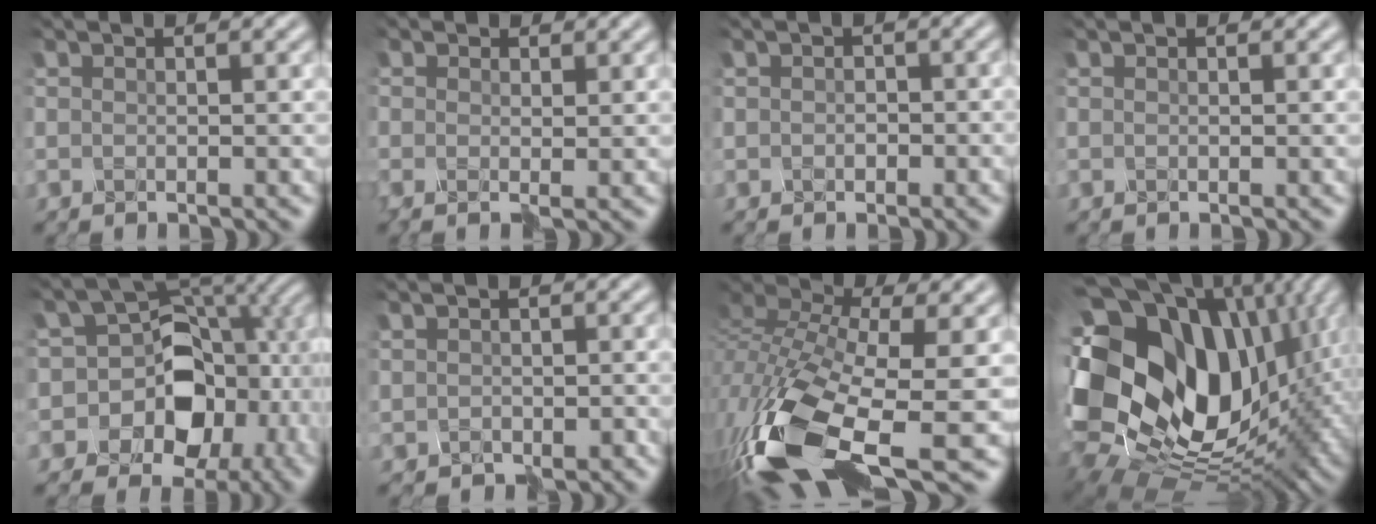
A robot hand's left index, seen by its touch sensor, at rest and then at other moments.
{"total": 0.8, "force": [0.3, 0.1, 0.7], "torque": [-0.015, 0.003, 0.000]}
{"total": 0.8, "force": [-0.1, 0.8, -0.3], "torque": [0.005, 0.007, -0.007]}
{"total": 0.0}
{"total": 11.9, "force": [-2.7, 9.8, 6.3], "torque": [-0.090, 0.006, -0.049]}
{"total": 1.8, "force": [-0.1, 1.8, 0.4], "torque": [0.005, -0.002, -0.008]}
{"total": 14.5, "force": [-6.9, 5.7, 11.4], "torque": [-0.294, -0.019, -0.112]}
{"total": 19.7, "force": [2.1, 13.8, 13.8], "torque": [-0.296, -0.018, 0.057]}